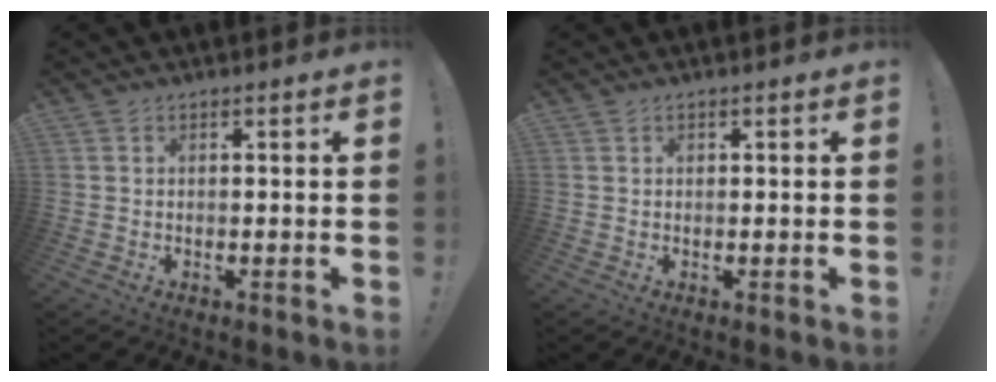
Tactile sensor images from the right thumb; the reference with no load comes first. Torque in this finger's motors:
{"motor_torque": [-0.10, 0.04, 0.22, -0.18, -0.11]}